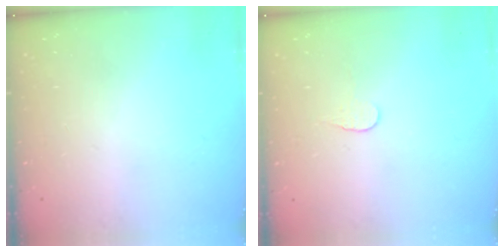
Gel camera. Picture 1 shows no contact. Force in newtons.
{"total": 3.9, "press": 3.9, "slide": 0.4}